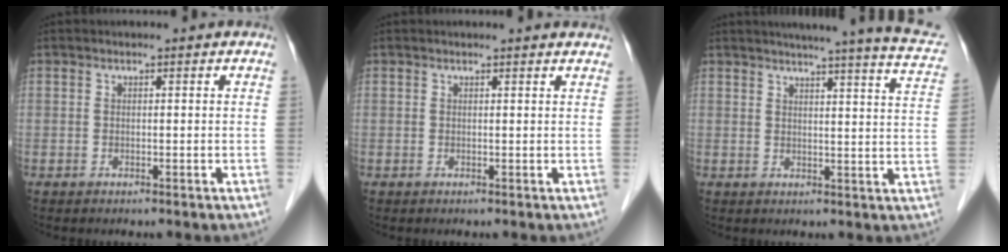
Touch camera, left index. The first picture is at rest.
{"total": 2.8, "force": [2.8, 0.1, 0.6], "torque": [-0.012, 0.003, 0.021]}
{"total": 17.4, "force": [15.1, 0.7, 8.5], "torque": [-0.110, -0.023, 0.164]}